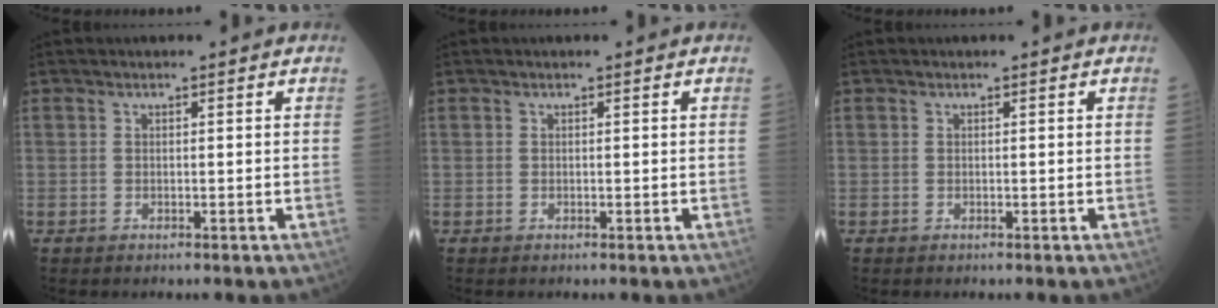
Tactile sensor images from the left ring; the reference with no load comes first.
{"total": 0.0}
{"total": 0.0}